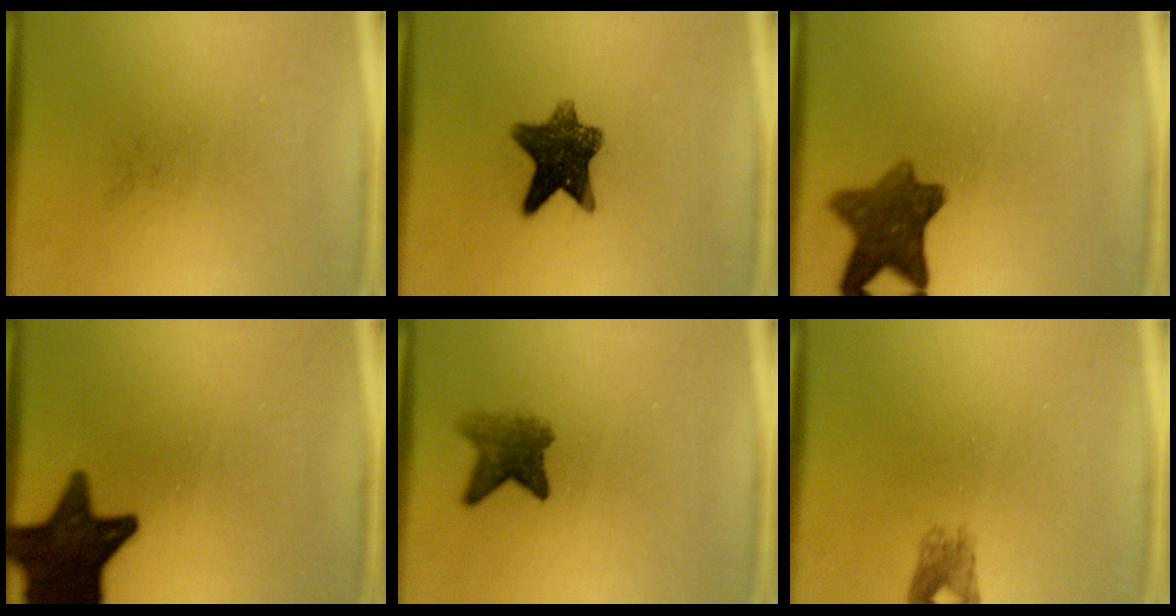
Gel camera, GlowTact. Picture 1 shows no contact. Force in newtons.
{"total": 9.7}
{"total": 8.5}
{"total": 16.6}
{"total": 4.1}
{"total": 2.2}